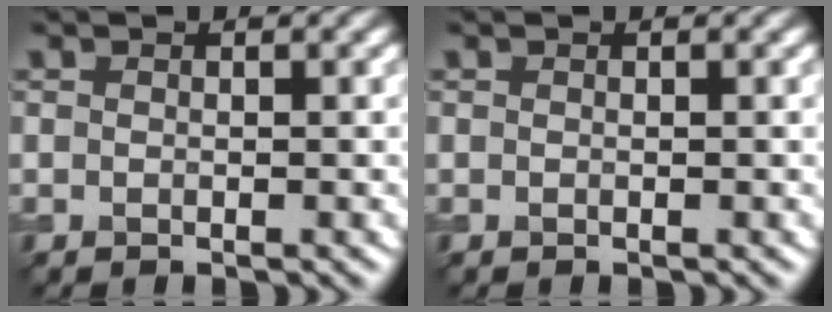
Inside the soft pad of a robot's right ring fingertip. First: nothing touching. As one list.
[{"total": 0.0}]